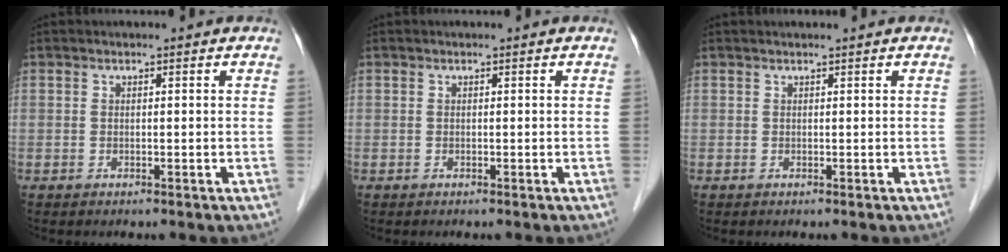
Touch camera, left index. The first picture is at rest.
{"total": 0.0}
{"total": 0.8, "force": [0.7, -0.1, 0.4], "torque": [-0.006, 0.008, 0.015]}